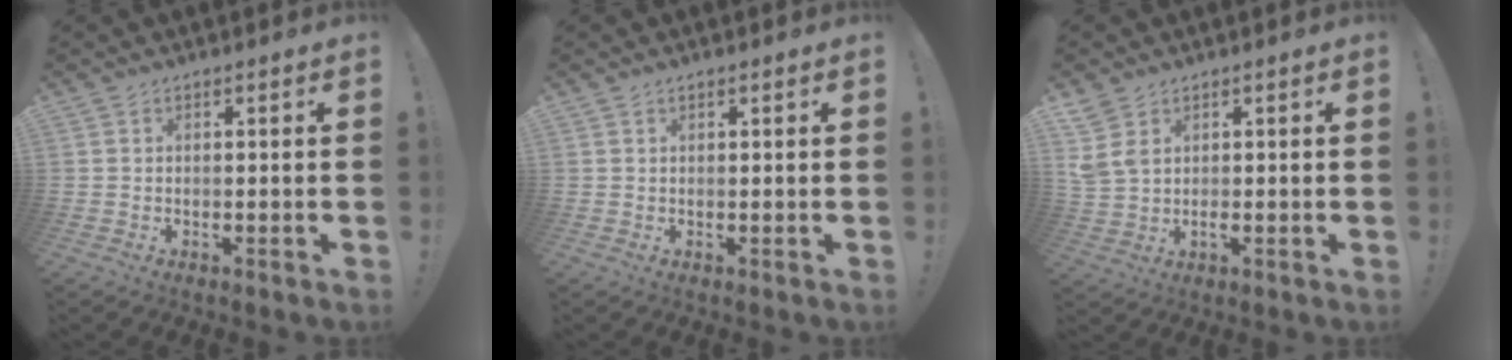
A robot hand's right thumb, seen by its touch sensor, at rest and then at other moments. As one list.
[{"total": 0.6, "force": [0.5, 0.1, 0.3], "torque": [0.001, -0.002, 0.008]}, {"total": 4.9, "force": [1.8, 3.5, 2.9], "torque": [-0.060, -0.005, 0.038]}]